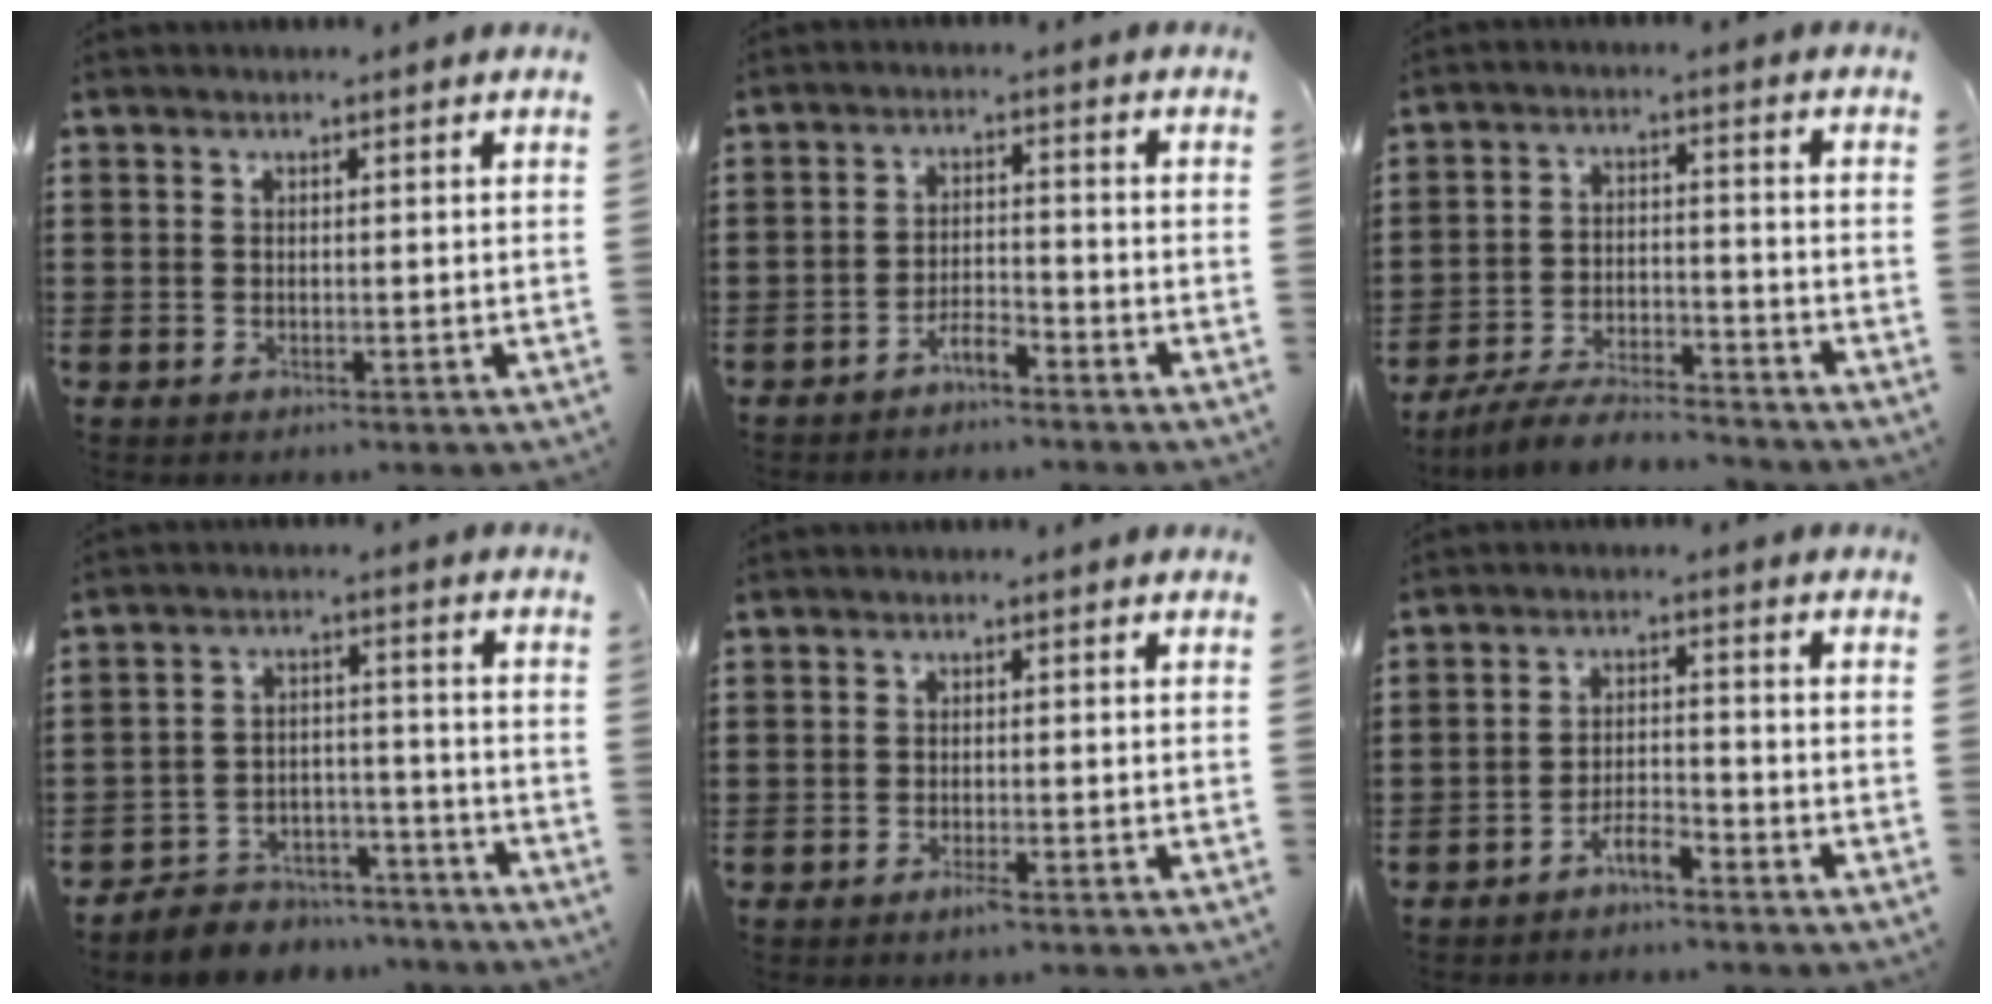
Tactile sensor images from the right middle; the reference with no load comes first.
{"total": 3.5, "force": [-3.3, 0.6, 0.9], "torque": [-0.028, 0.003, -0.070]}
{"total": 6.9, "force": [-6.5, 0.8, 2.2], "torque": [-0.043, 0.006, -0.125]}
{"total": 5.6, "force": [-5.4, 1.5, 0.1], "torque": [-0.002, 0.017, -0.111]}
{"total": 1.3, "force": [-0.9, 0.1, 1.0], "torque": [-0.018, -0.003, -0.015]}
{"total": 3.7, "force": [-3.5, 0.6, 1.2], "torque": [-0.032, 0.005, -0.073]}